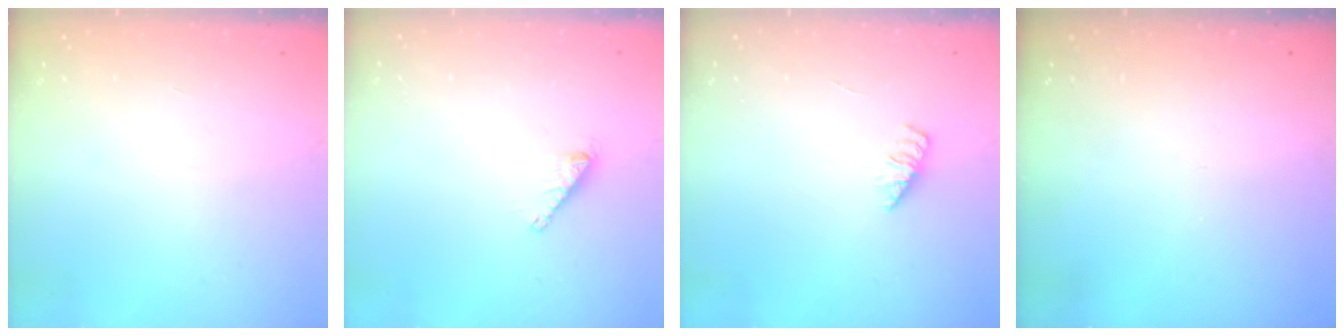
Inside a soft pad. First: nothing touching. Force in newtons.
{"total": 2.1, "press": 2.1, "slide": 0.1}
{"total": 1.7, "press": 1.7, "slide": 0.3}
{"total": 0.0}